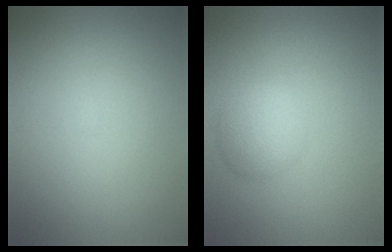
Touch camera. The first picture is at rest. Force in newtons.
{"total": 2.7, "press": 2.7, "slide": 0.1}